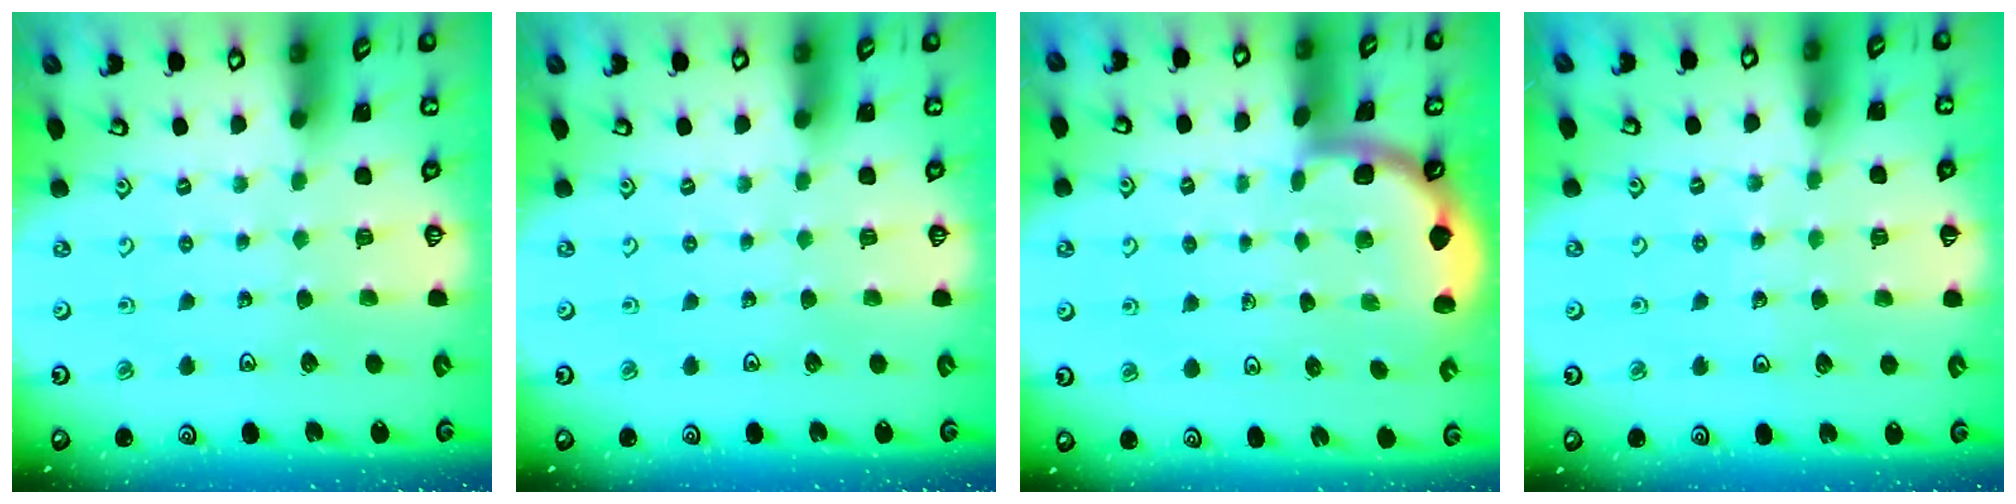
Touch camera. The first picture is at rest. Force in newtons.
{"total": 0.0}
{"total": 1.8, "press": 1.8, "slide": 0.1}
{"total": 4.7, "press": 4.6, "slide": 0.8}